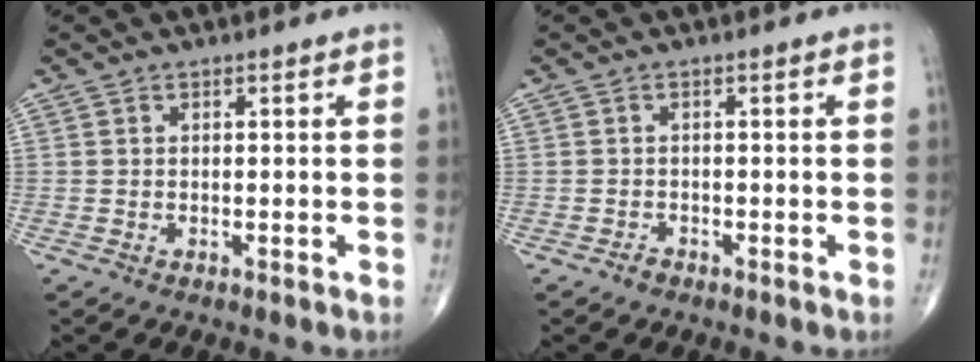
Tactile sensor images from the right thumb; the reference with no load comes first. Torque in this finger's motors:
{"motor_torque": [0.32, 0.00, -0.12, -0.05, 0.00]}